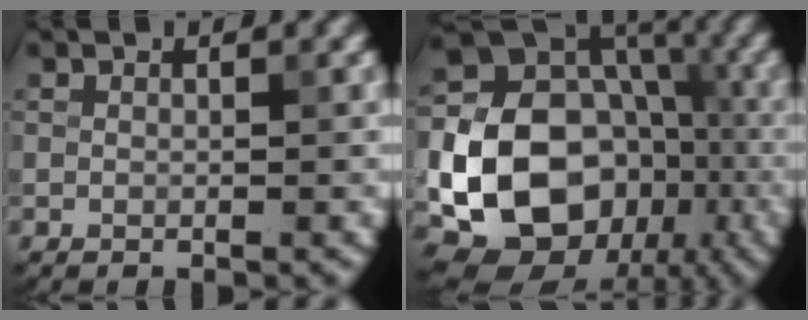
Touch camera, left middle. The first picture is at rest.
{"total": 17.5, "force": [-4.8, 14.0, 9.2], "torque": [-0.154, -0.020, -0.094]}